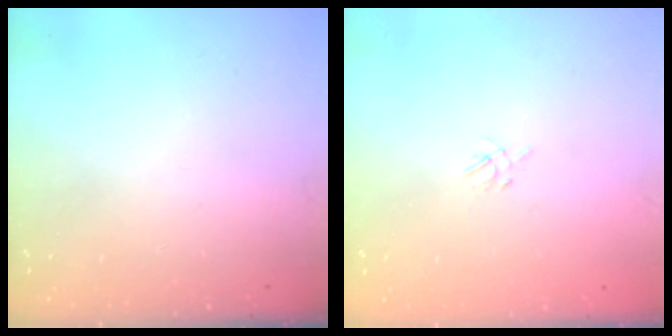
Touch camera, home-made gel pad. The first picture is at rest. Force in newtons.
{"total": 2.0, "press": 2.0, "slide": 0.4}